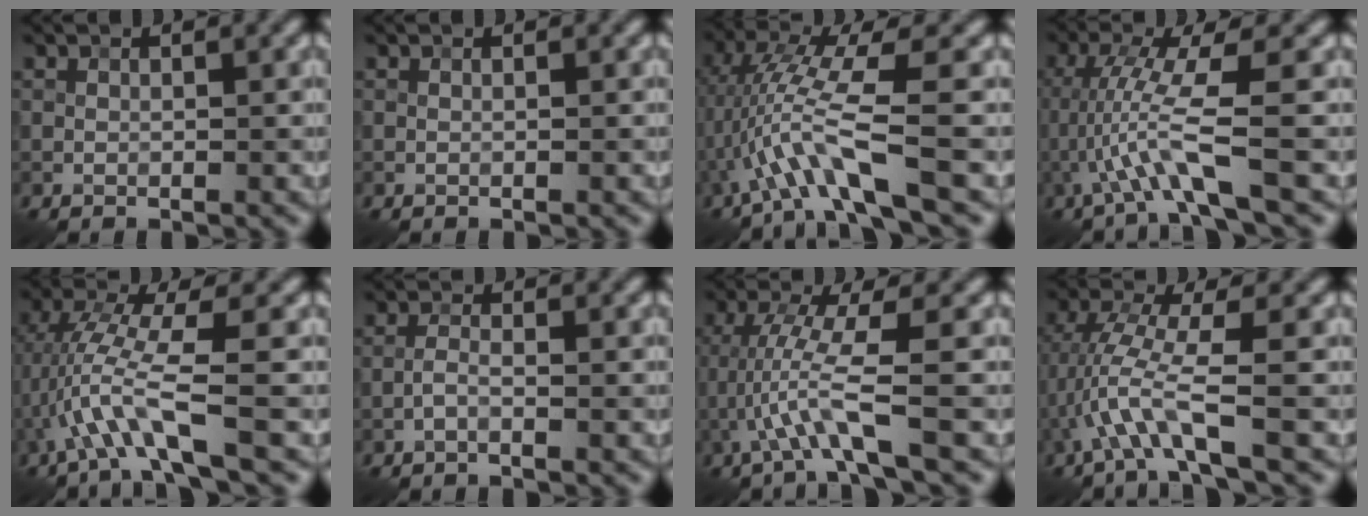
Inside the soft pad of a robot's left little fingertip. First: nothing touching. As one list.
[{"total": 0.0}, {"total": 6.6, "force": [-2.1, 0.4, 6.2], "torque": [-0.132, 0.008, -0.035]}, {"total": 5.7, "force": [-1.7, 0.2, 5.4], "torque": [-0.119, 0.002, -0.029]}, {"total": 5.9, "force": [-1.9, 0.4, 5.6], "torque": [-0.121, 0.008, -0.033]}, {"total": 1.2, "force": [-0.7, 0.2, 1.0], "torque": [-0.021, 0.005, -0.017]}, {"total": 5.0, "force": [-1.8, 0.0, 4.7], "torque": [-0.103, 0.002, -0.033]}, {"total": 5.1, "force": [-1.8, 0.3, 4.8], "torque": [-0.107, 0.010, -0.034]}]